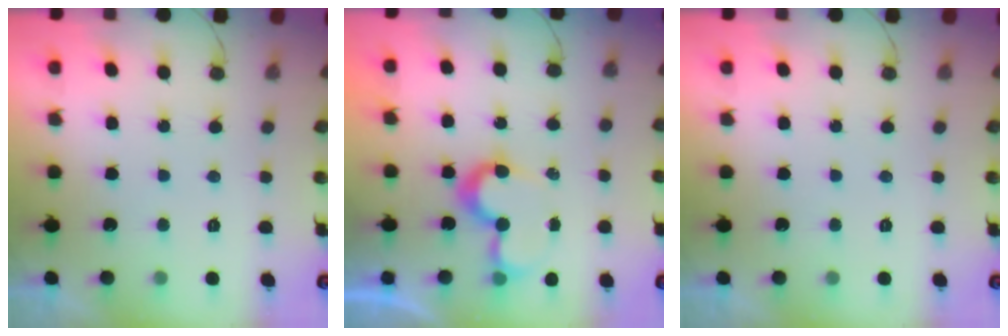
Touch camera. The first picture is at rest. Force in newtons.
{"total": 8.3, "press": 8.3, "slide": 0.1}
{"total": 0.0}